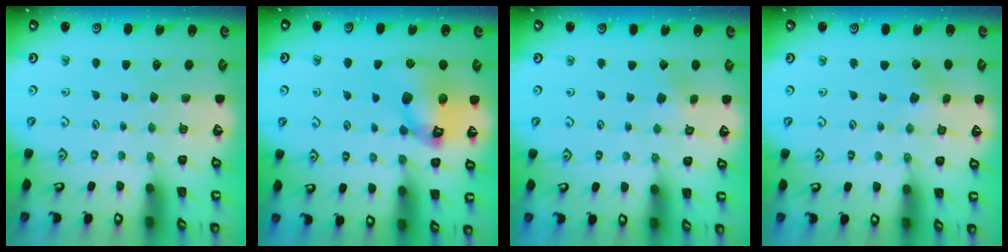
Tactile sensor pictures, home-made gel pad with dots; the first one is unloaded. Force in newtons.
{"total": 14.0, "press": 13.8, "slide": 2.0}
{"total": 2.3, "press": 2.2, "slide": 0.3}
{"total": 2.7, "press": 2.6, "slide": 0.4}